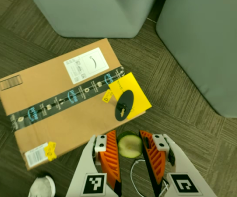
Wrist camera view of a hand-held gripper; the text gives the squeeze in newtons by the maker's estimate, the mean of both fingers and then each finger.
{"total": 8.4, "left": 8.5, "right": 8.4}